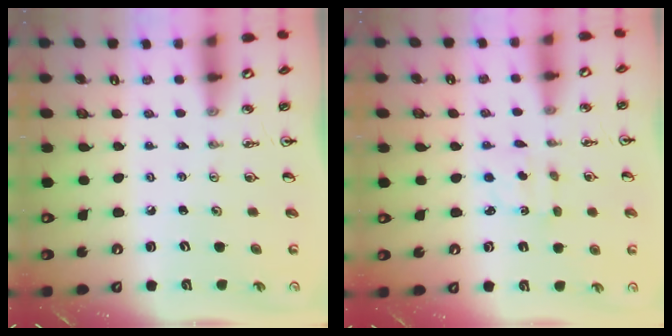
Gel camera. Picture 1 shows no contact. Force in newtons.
{"total": 2.1, "press": 2.0, "slide": 0.6}